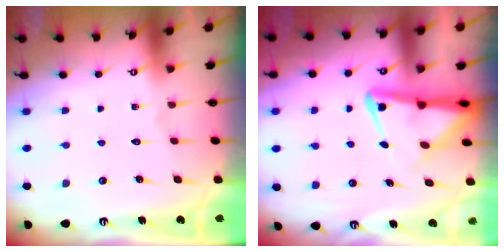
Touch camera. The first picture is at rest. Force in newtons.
{"total": 6.7, "press": 6.6, "slide": 1.0}